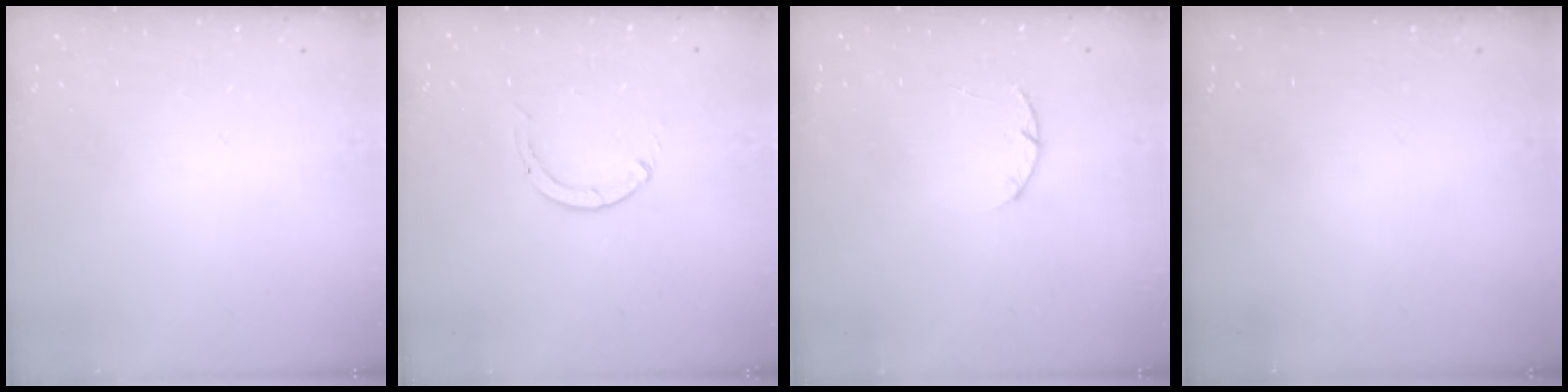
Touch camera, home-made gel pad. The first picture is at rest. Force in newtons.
{"total": 0.0}
{"total": 3.2, "press": 3.2, "slide": 0.5}
{"total": 0.0}